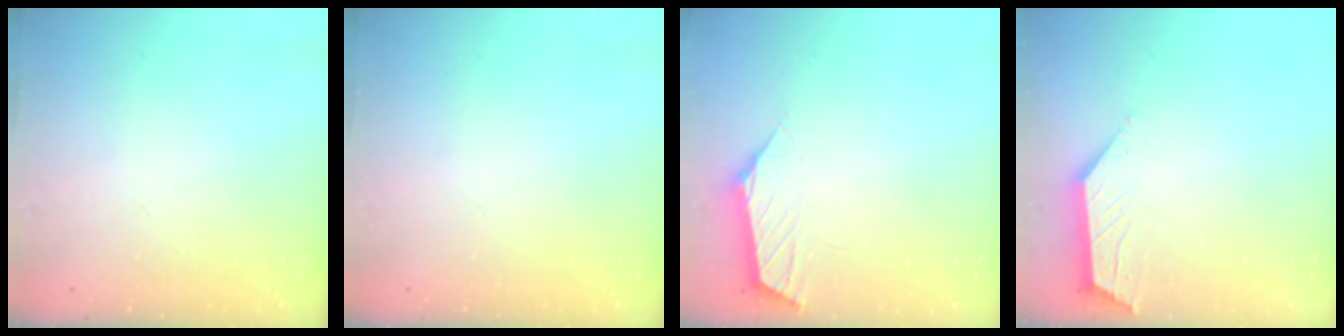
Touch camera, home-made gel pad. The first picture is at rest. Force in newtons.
{"total": 0.0}
{"total": 0.8, "press": 0.7, "slide": 0.4}
{"total": 3.0, "press": 3.0, "slide": 0.6}